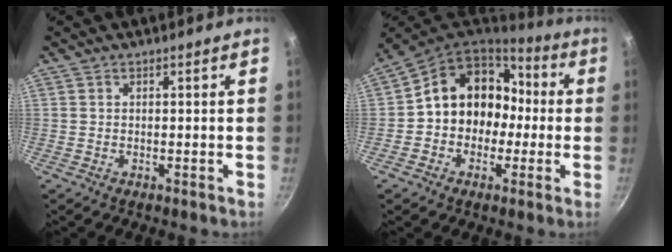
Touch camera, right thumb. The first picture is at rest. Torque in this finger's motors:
{"motor_torque": [-0.49, 1.14, 0.20, 0.18, 0.12]}